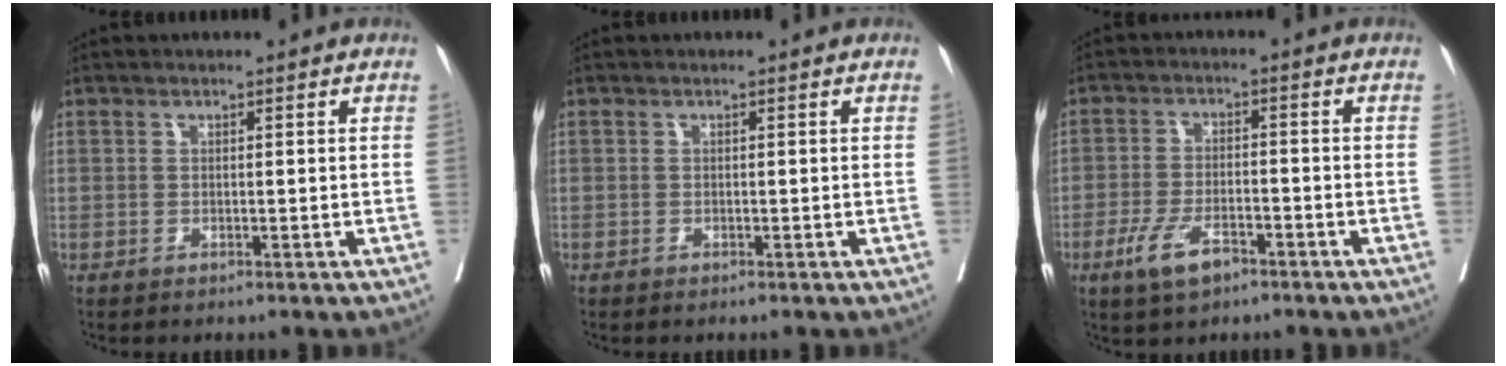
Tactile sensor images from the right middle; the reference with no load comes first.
{"total": 0.0}
{"total": 6.0, "force": [-3.4, 2.1, 4.4], "torque": [-0.097, -0.007, -0.060]}